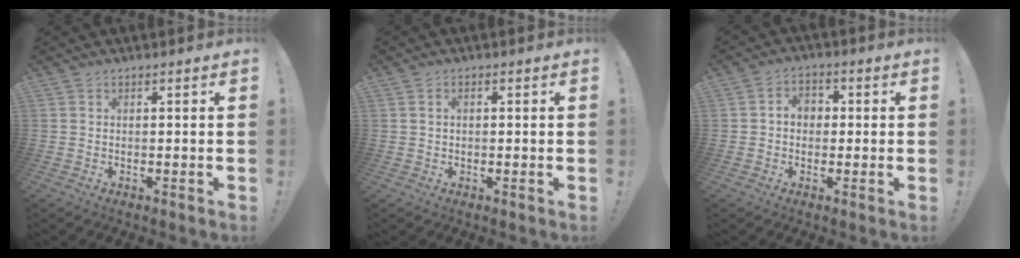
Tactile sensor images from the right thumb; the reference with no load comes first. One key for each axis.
{"total": 1.1, "fx": 0.1, "fy": 0.6, "fz": 0.9, "tx": -0.017, "ty": 0.003, "tz": 0.001}
{"total": 4.4, "fx": -0.1, "fy": 3.5, "fz": 2.6, "tx": -0.037, "ty": 0.005, "tz": -0.006}